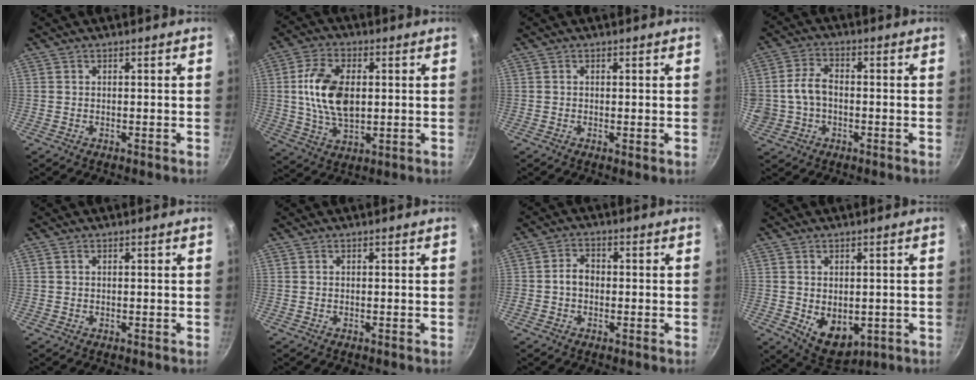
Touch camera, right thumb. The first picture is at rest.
{"total": 12.7, "force": [1.4, 7.5, 10.2], "torque": [-0.178, 0.004, 0.024]}
{"total": 0.7, "force": [0.1, 0.2, 0.7], "torque": [-0.011, -0.002, -0.002]}
{"total": 8.4, "force": [-0.7, 6.3, 5.6], "torque": [-0.104, 0.027, -0.013]}
{"total": 0.6, "force": [0.2, 0.4, 0.4], "torque": [-0.006, 0.002, 0.004]}
{"total": 0.0}
{"total": 3.6, "force": [-0.5, 2.8, 2.1], "torque": [-0.022, 0.016, -0.013]}
{"total": 8.2, "force": [-0.9, 5.7, 5.9], "torque": [-0.069, -0.015, 0.005]}